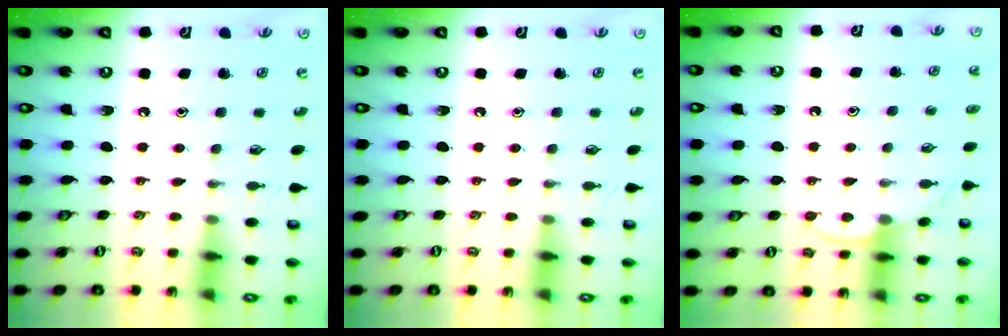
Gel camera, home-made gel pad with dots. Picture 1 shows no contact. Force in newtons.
{"total": 0.0}
{"total": 6.6, "press": 6.6, "slide": 0.6}